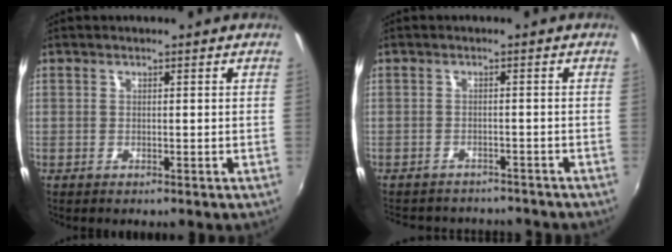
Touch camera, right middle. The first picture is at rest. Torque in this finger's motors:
{"motor_torque": [1.11, -1.02, 0.66, 0.18]}